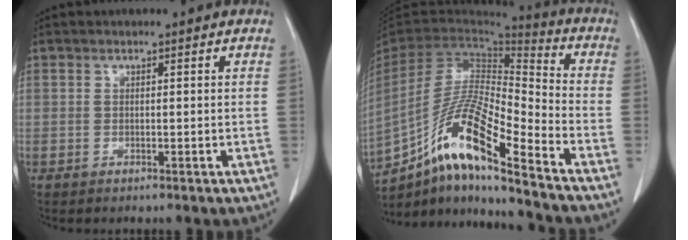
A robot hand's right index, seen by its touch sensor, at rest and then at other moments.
{"total": 17.9, "force": [-12.2, 1.2, 13.0], "torque": [-0.266, -0.010, -0.226]}